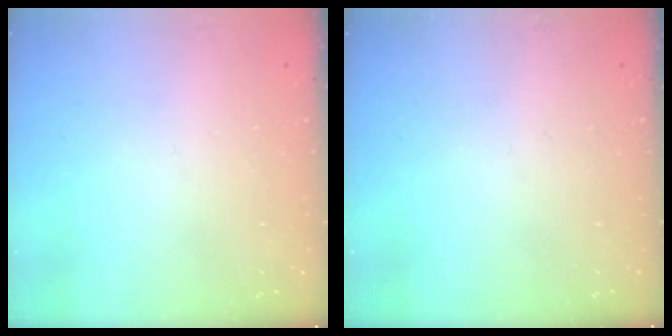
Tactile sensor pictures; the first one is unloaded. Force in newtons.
{"total": 0.0}